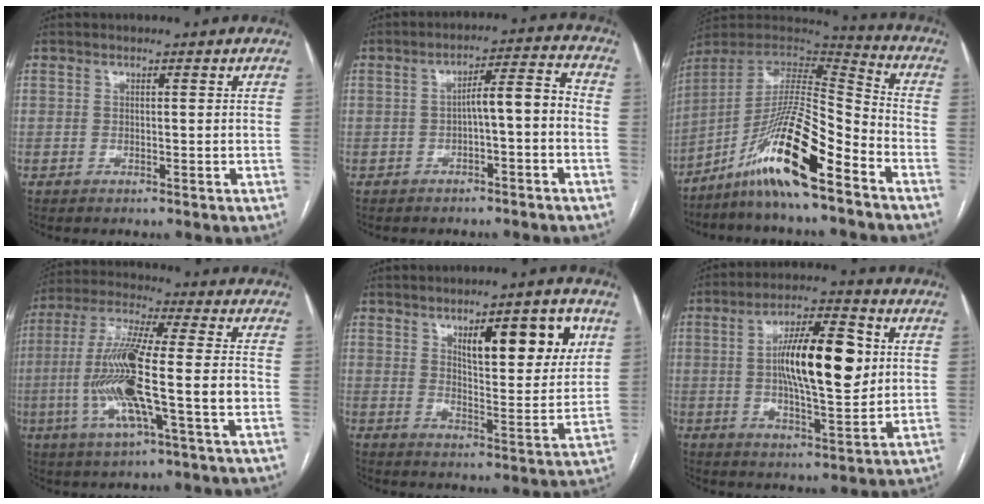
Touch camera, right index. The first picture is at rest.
{"total": 6.0, "force": [-1.4, 1.1, 5.7], "torque": [-0.082, 0.031, -0.019]}
{"total": 16.0, "force": [-10.0, 1.2, 12.5], "torque": [-0.235, 0.002, -0.178]}
{"total": 15.7, "force": [-3.3, 1.3, 15.3], "torque": [-0.307, -0.002, -0.062]}
{"total": 13.1, "force": [5.9, 3.3, 11.2], "torque": [-0.153, -0.001, 0.090]}
{"total": 14.9, "force": [1.9, 4.0, 14.2], "torque": [-0.240, 0.015, 0.028]}